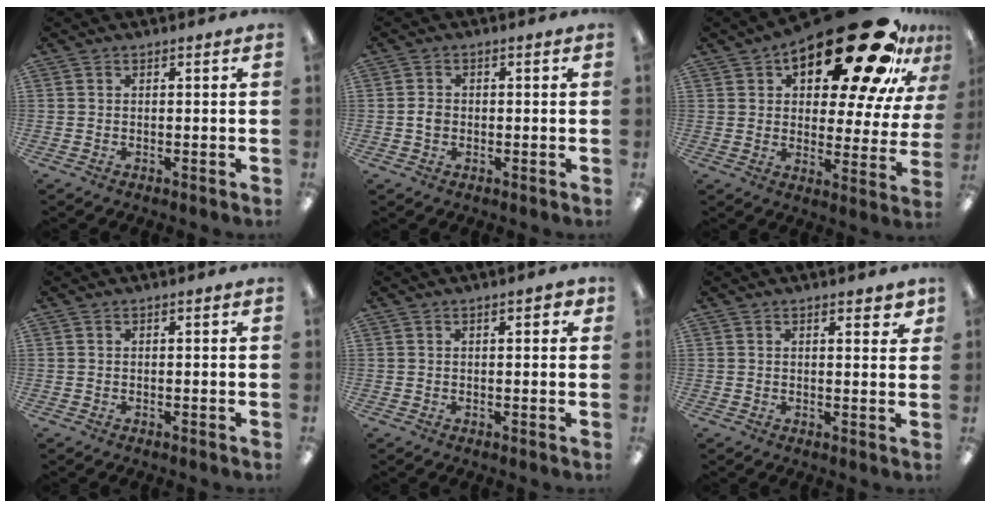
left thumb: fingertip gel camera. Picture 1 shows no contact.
{"total": 2.4, "force": [-0.3, 1.8, 1.5], "torque": [-0.029, 0.005, -0.007]}
{"total": 28.6, "force": [18.6, 11.5, 18.4], "torque": [-0.261, -0.117, 0.307]}
{"total": 0.0}
{"total": 2.5, "force": [1.2, 0.9, 2.0], "torque": [-0.018, -0.006, 0.014]}
{"total": 3.1, "force": [2.0, 1.0, 2.1], "torque": [-0.020, -0.007, 0.030]}